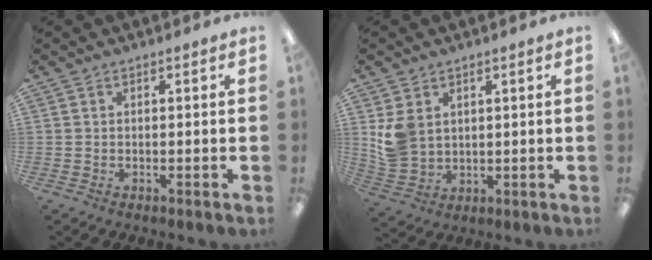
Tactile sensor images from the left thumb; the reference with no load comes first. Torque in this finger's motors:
{"motor_torque": [0.34, 0.72, 0.56, -0.71, 0.07]}